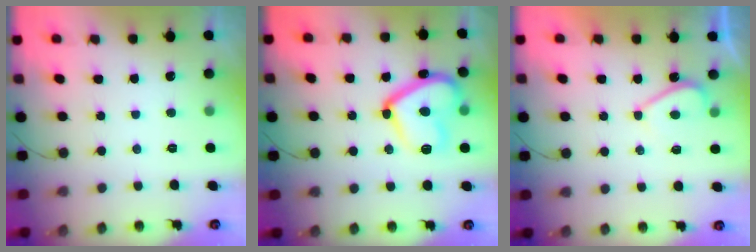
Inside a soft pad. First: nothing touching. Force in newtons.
{"total": 17.6, "press": 17.6, "slide": 1.2}
{"total": 3.9, "press": 3.8, "slide": 0.7}